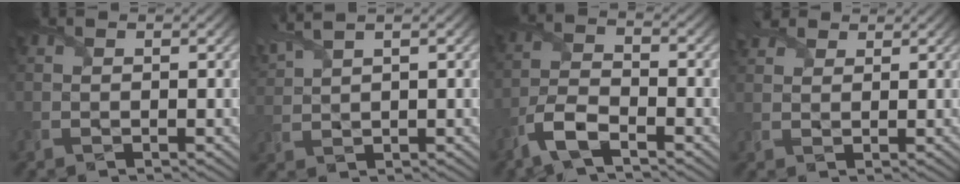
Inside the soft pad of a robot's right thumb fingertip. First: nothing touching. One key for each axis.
{"total": 4.6, "fx": 3.5, "fy": 1.0, "fz": 2.7, "tx": -0.077, "ty": 0.023, "tz": 0.075}
{"total": 6.0, "fx": -3.9, "fy": 1.8, "fz": 4.1, "tx": -0.098, "ty": -0.004, "tz": -0.092}
{"total": 3.0, "fx": 2.3, "fy": 1.5, "fz": 1.1, "tx": -0.031, "ty": 0.011, "tz": 0.046}